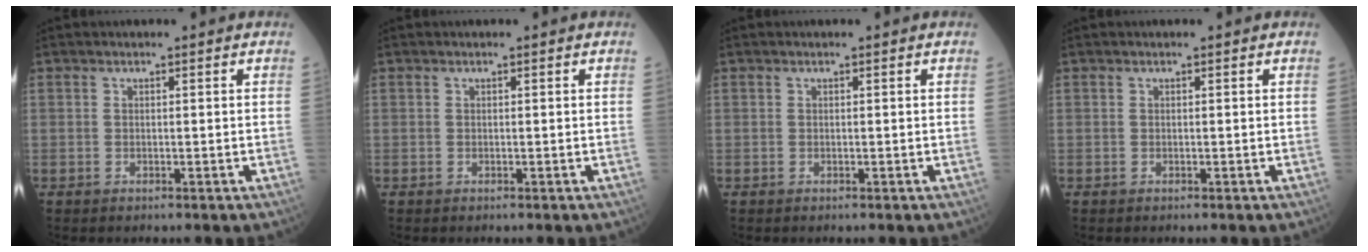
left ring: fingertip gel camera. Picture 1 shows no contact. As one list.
[{"total": 0.0}, {"total": 0.0}, {"total": 0.0}]